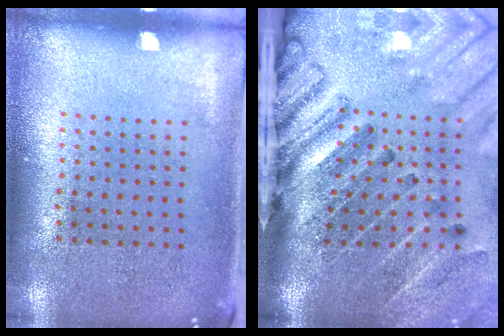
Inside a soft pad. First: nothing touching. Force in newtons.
{"total": 4.6, "press": 3.4, "slide": 3.1}